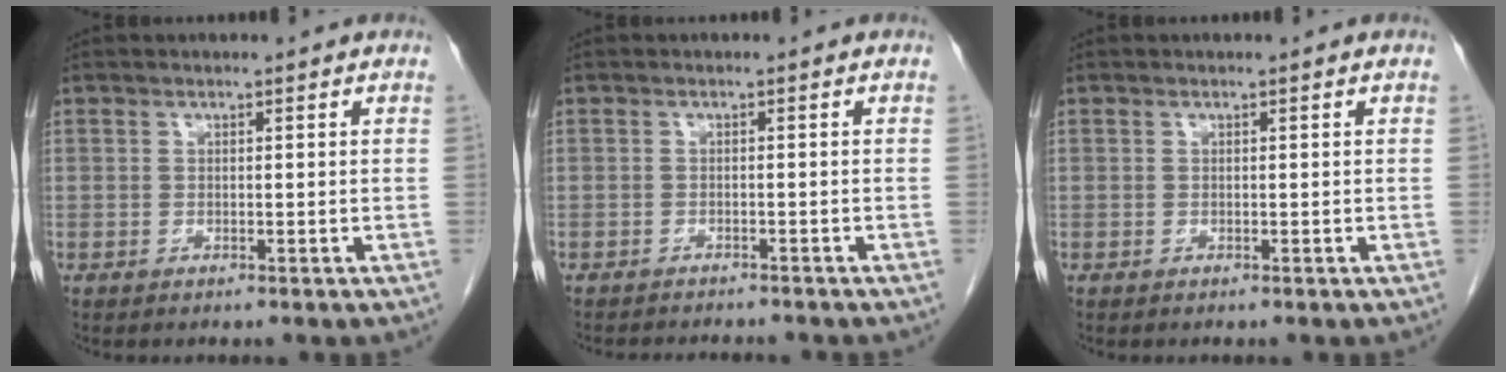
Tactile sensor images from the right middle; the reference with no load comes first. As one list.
[{"total": 5.1, "force": [-4.8, 0.8, 1.4], "torque": [-0.017, -0.007, -0.064]}, {"total": 0.0}]